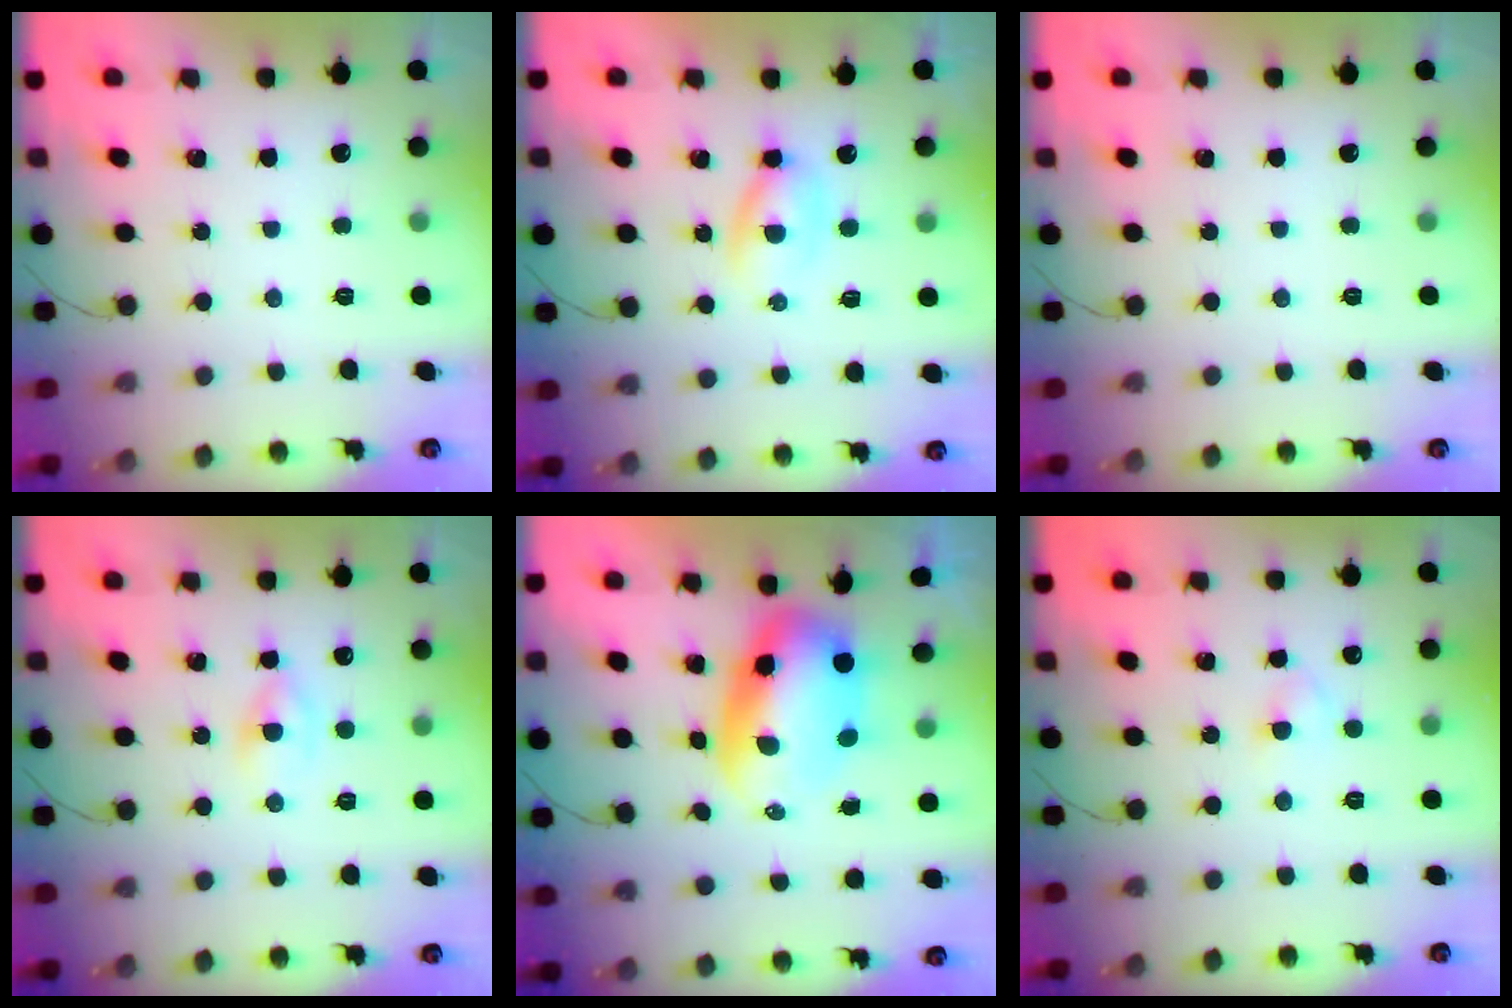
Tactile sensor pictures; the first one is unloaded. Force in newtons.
{"total": 4.0, "press": 3.9, "slide": 1.0}
{"total": 0.0}
{"total": 1.8, "press": 1.5, "slide": 1.0}
{"total": 8.5, "press": 8.2, "slide": 2.1}
{"total": 2.5, "press": 2.3, "slide": 1.0}